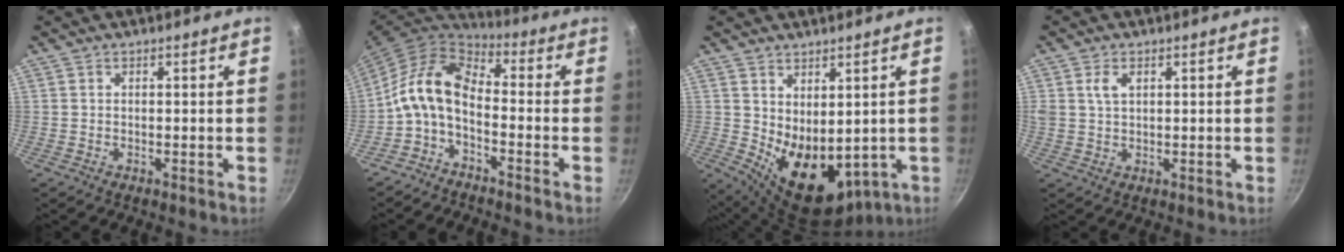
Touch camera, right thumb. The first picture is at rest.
{"total": 11.4, "force": [-2.8, 6.6, 8.8], "torque": [-0.174, 0.047, -0.069]}
{"total": 11.6, "force": [0.6, 7.3, 9.0], "torque": [-0.109, -0.029, 0.038]}
{"total": 3.3, "force": [1.2, 2.0, 2.3], "torque": [-0.035, -0.003, 0.023]}